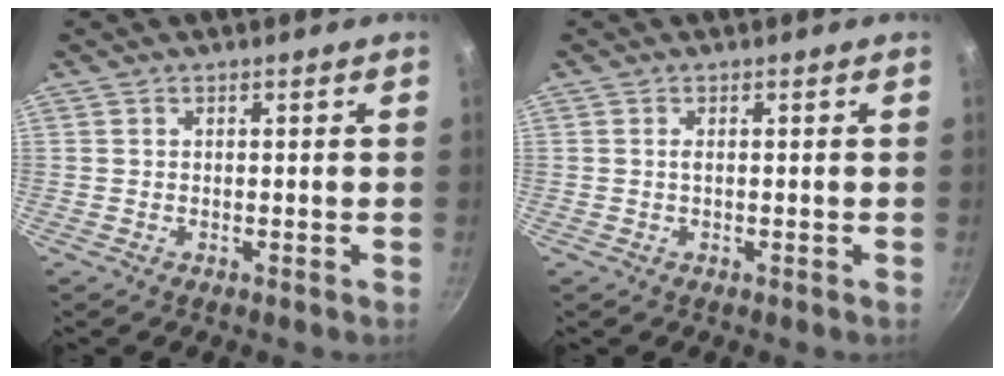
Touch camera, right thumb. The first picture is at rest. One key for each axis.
{"total": 0.6, "fx": 0.0, "fy": 0.1, "fz": 0.6, "tx": -0.011, "ty": 0.001, "tz": 0.000}